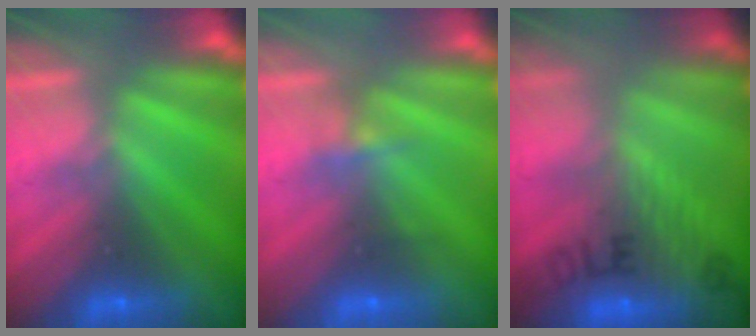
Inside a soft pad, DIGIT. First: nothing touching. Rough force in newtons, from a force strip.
{"total": 2.1}
{"total": 8.8}